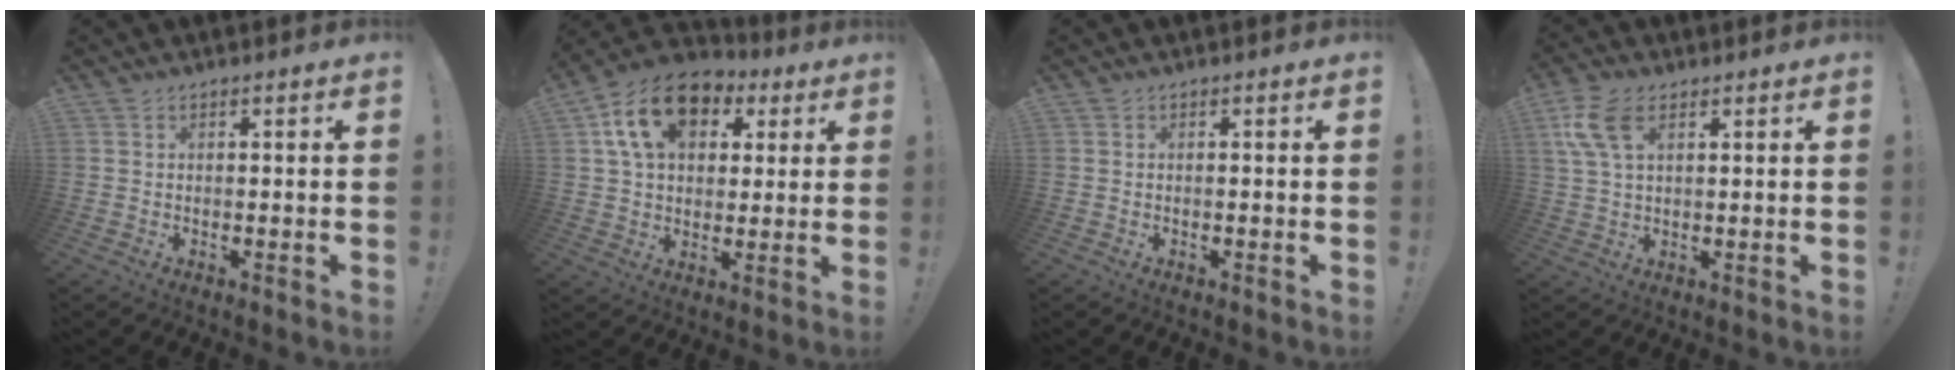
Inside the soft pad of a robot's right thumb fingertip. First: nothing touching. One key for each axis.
{"total": 15.6, "fx": 6.5, "fy": 10.7, "fz": 9.4, "tx": -0.156, "ty": -0.012, "tz": 0.124}
{"total": 0.0}
{"total": 10.0, "fx": 4.2, "fy": 5.5, "fz": 7.2, "tx": -0.145, "ty": 0.000, "tz": 0.082}